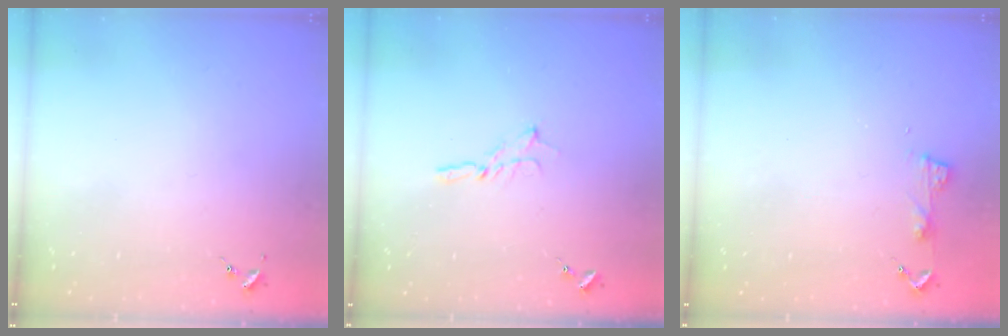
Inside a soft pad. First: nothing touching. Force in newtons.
{"total": 2.0, "press": 2.0, "slide": 0.2}
{"total": 4.4, "press": 4.4, "slide": 0.5}